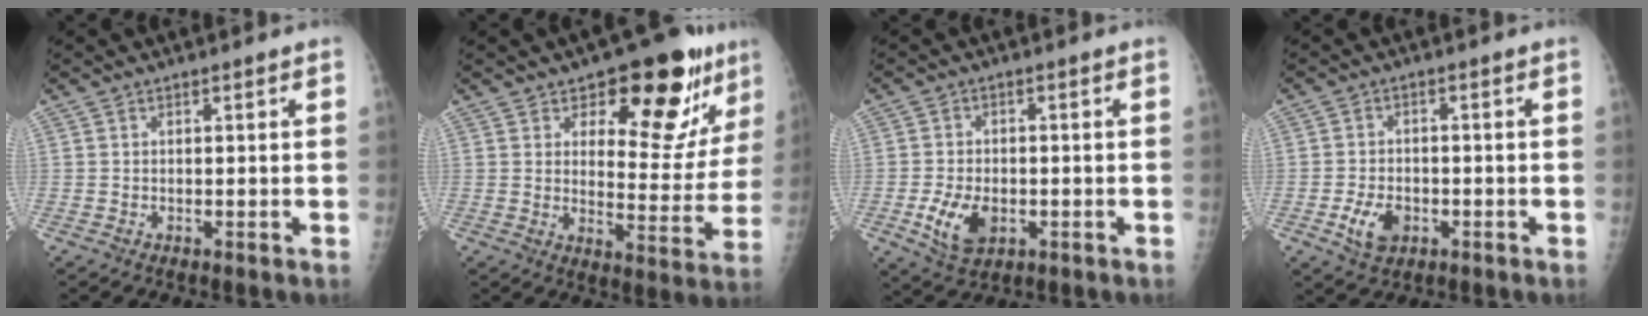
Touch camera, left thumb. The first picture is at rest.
{"total": 17.0, "force": [10.0, 8.1, 11.1], "torque": [-0.077, -0.058, 0.140]}
{"total": 7.6, "force": [-2.4, 4.9, 5.3], "torque": [-0.092, -0.001, -0.034]}
{"total": 5.8, "force": [-2.3, 3.9, 3.5], "torque": [-0.058, 0.005, -0.037]}